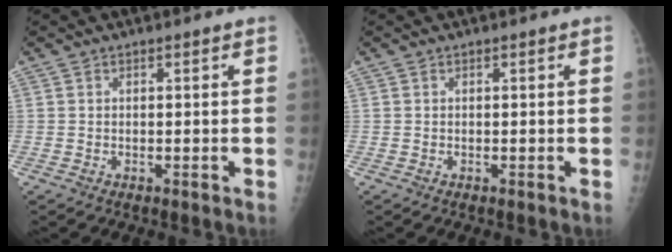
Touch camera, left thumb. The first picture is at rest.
{"total": 0.0}